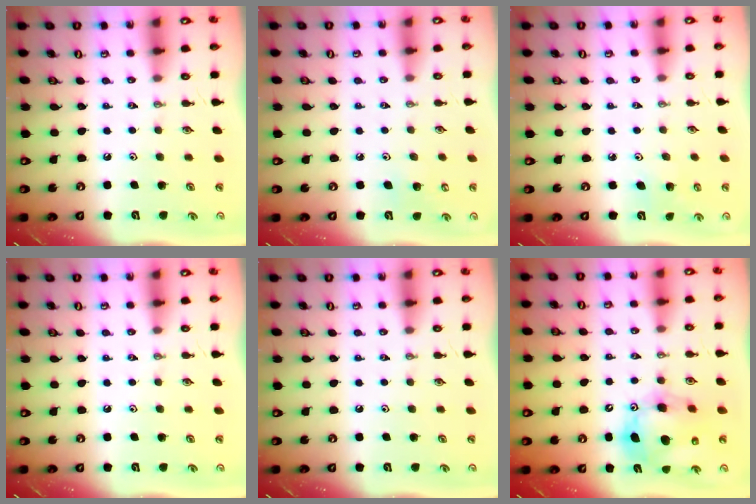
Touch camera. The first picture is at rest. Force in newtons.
{"total": 6.1, "press": 6.0, "slide": 1.0}
{"total": 3.8, "press": 3.8, "slide": 0.3}
{"total": 0.0}
{"total": 0.0}
{"total": 14.5, "press": 14.3, "slide": 2.5}